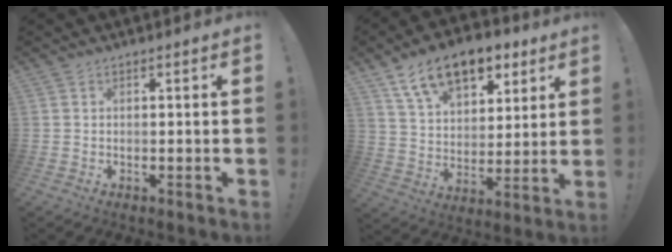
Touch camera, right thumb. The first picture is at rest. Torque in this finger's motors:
{"motor_torque": [1.14, 1.33, 0.89, 0.98, 0.06]}